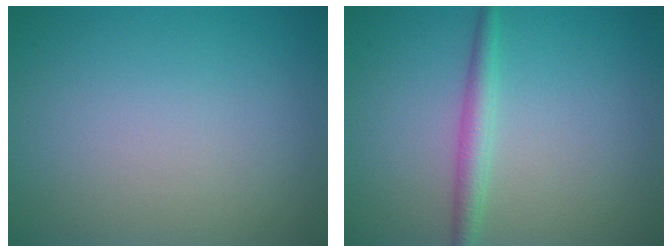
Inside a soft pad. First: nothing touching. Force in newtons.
{"total": 2.2, "press": 2.2, "slide": 0.0}